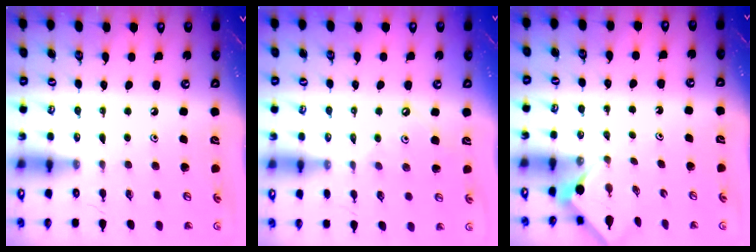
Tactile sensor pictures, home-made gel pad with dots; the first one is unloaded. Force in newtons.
{"total": 2.1, "press": 2.1, "slide": 0.3}
{"total": 3.7, "press": 3.6, "slide": 0.5}